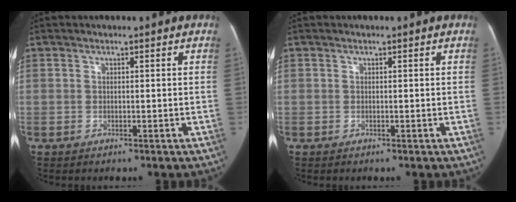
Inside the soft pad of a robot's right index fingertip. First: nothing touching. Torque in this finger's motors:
{"motor_torque": [0.00, 0.00, 0.00, 0.00]}